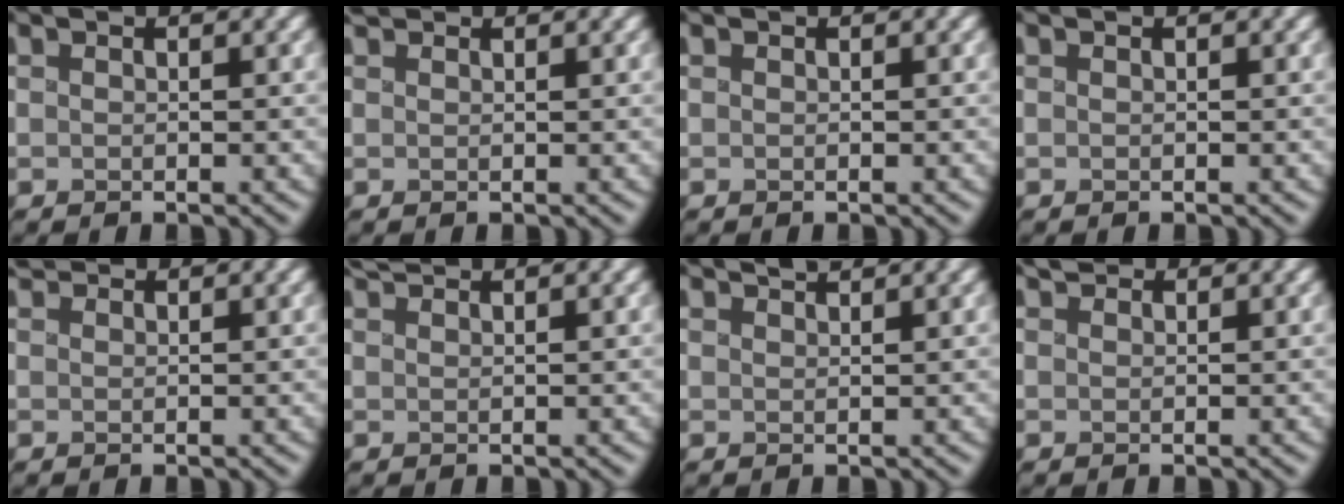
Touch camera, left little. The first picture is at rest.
{"total": 1.3, "force": [1.2, 0.4, 0.4], "torque": [-0.008, 0.009, 0.023]}
{"total": 0.0}
{"total": 0.0}
{"total": 1.8, "force": [1.7, 0.4, 0.5], "torque": [-0.010, 0.010, 0.029]}
{"total": 1.8, "force": [1.7, 0.1, 0.5], "torque": [-0.003, 0.009, 0.033]}
{"total": 1.9, "force": [1.7, 0.3, 0.8], "torque": [0.002, 0.008, 0.019]}
{"total": 1.5, "force": [1.3, 0.6, 0.5], "torque": [-0.007, 0.007, 0.023]}